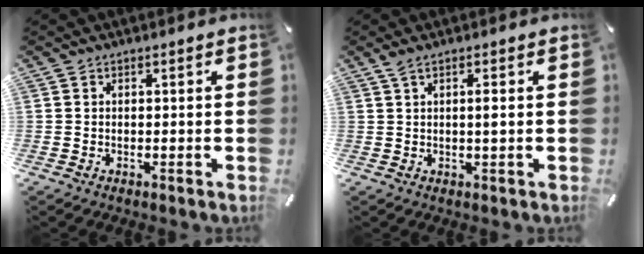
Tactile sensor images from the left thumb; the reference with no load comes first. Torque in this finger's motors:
{"motor_torque": [0.70, 0.75, 0.35, -0.29, 0.03]}